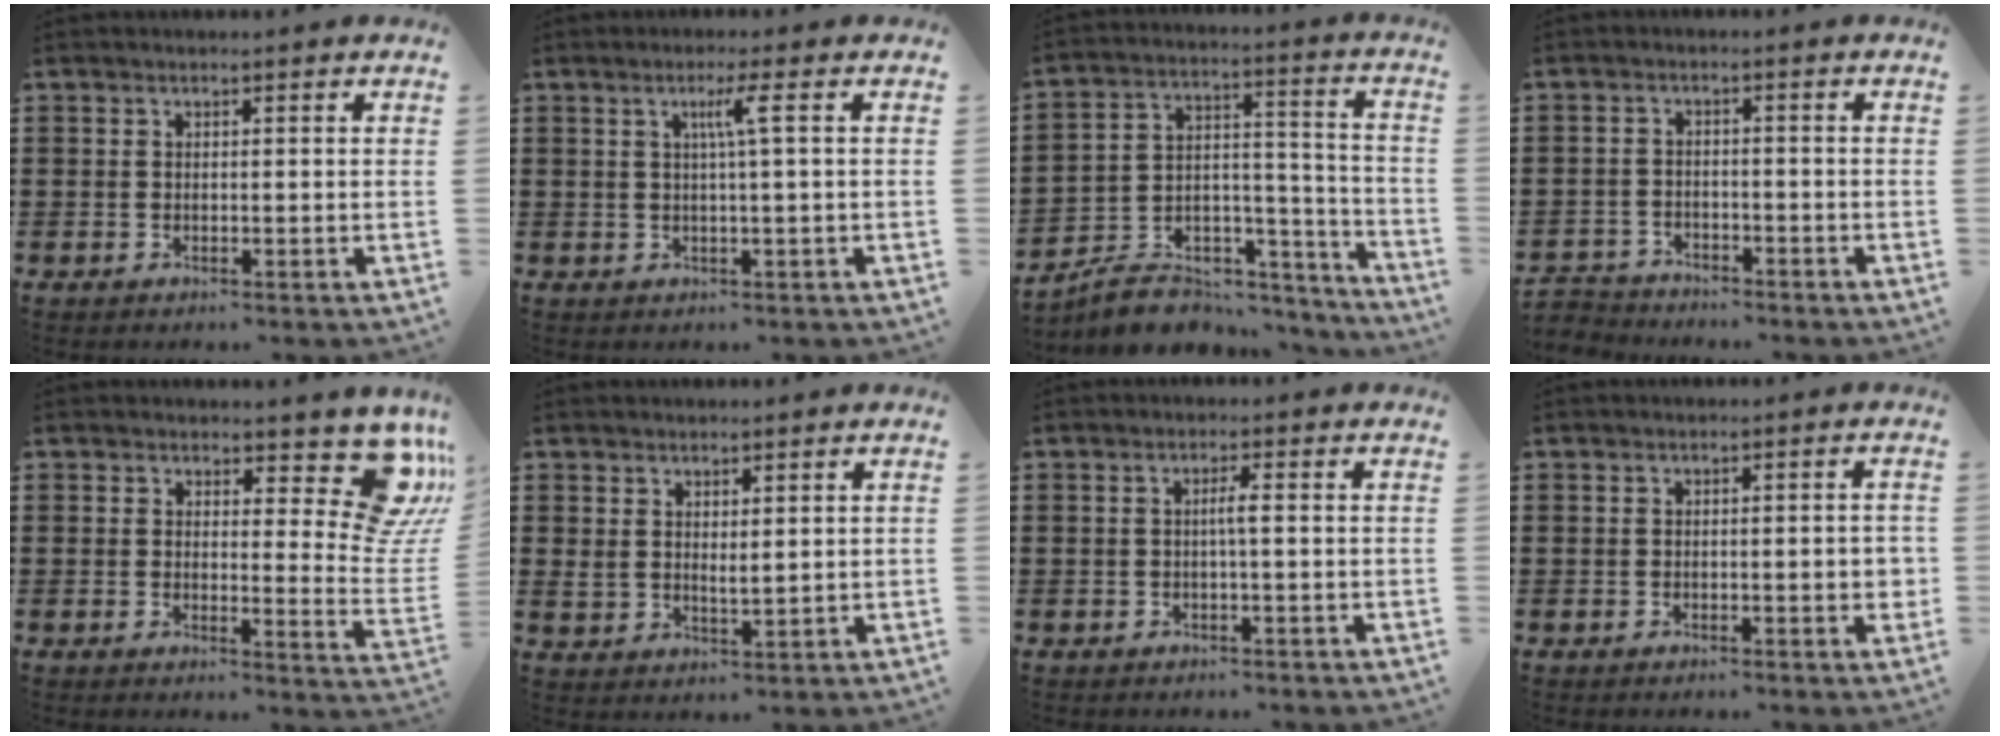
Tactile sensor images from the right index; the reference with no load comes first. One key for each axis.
{"total": 3.4, "fx": 0.8, "fy": -0.4, "fz": 3.3, "tx": -0.063, "ty": -0.001, "tz": 0.008}
{"total": 7.8, "fx": -6.7, "fy": 3.4, "fz": 2.0, "tx": -0.031, "ty": 0.022, "tz": -0.122}
{"total": 2.6, "fx": -2.6, "fy": 0.4, "fz": -0.3, "tx": -0.003, "ty": 0.000, "tz": -0.057}
{"total": 9.6, "fx": 5.8, "fy": 3.5, "fz": 6.8, "tx": -0.088, "ty": -0.038, "tz": 0.102}
{"total": 2.5, "fx": 2.3, "fy": 0.9, "fz": 0.4, "tx": -0.015, "ty": 0.004, "tz": 0.044}
{"total": 1.8, "fx": -0.2, "fy": 0.0, "fz": 1.8, "tx": -0.034, "ty": 0.000, "tz": -0.005}
{"total": 2.4, "fx": -0.3, "fy": 0.4, "fz": 2.3, "tx": -0.037, "ty": -0.001, "tz": -0.006}